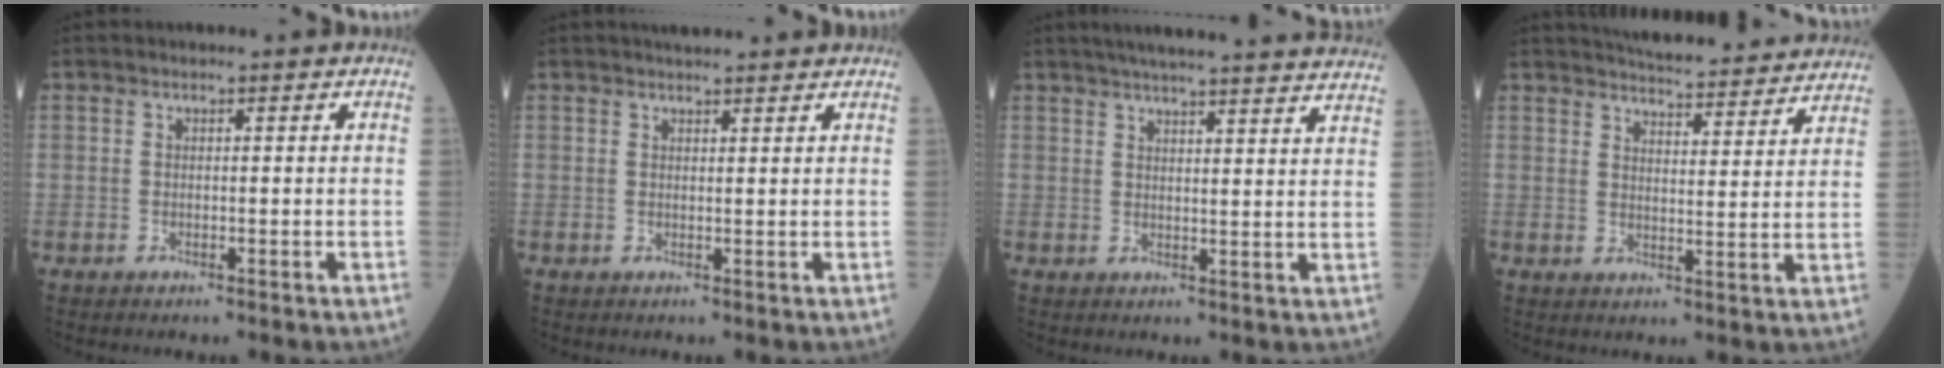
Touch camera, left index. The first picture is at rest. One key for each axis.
{"total": 4.2, "fx": 3.8, "fy": 0.3, "fz": 1.6, "tx": -0.019, "ty": 0.024, "tz": 0.051}
{"total": 25.8, "fx": 23.8, "fy": 0.7, "fz": 9.9, "tx": -0.147, "ty": -0.025, "tz": 0.285}
{"total": 19.7, "fx": 18.5, "fy": 2.0, "fz": 6.2, "tx": -0.082, "ty": -0.012, "tz": 0.229}